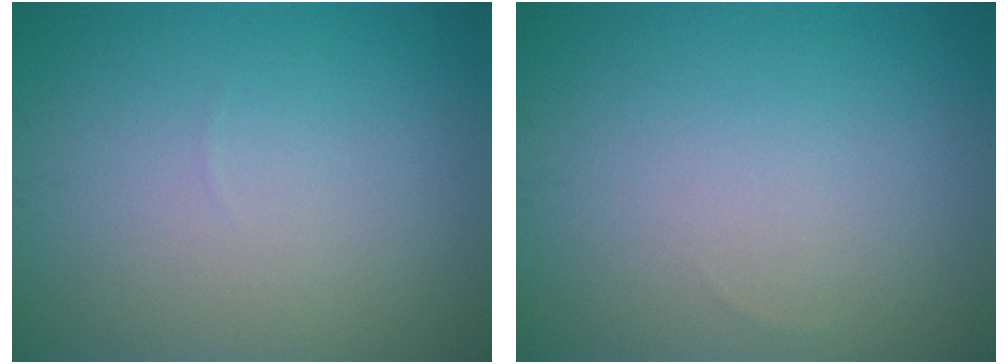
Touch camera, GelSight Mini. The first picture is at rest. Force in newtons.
{"total": 0.0}